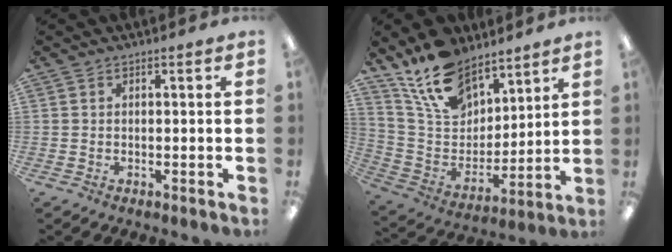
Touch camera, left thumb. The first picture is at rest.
{"total": 17.4, "force": [13.0, 9.2, 7.1], "torque": [-0.149, -0.069, 0.245]}